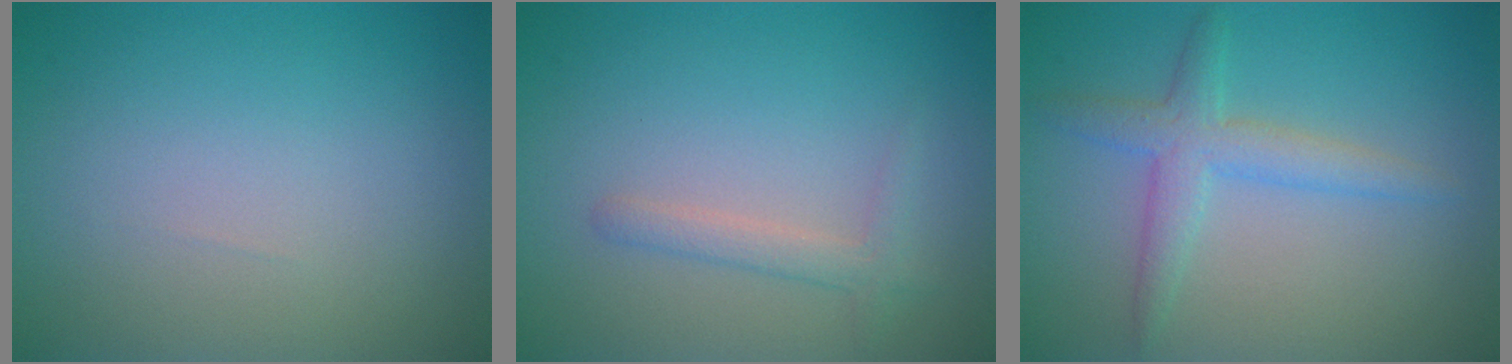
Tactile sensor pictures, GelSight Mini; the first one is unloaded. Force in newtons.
{"total": 1.7, "press": 1.7, "slide": 0.1}
{"total": 3.1, "press": 3.1, "slide": 0.1}